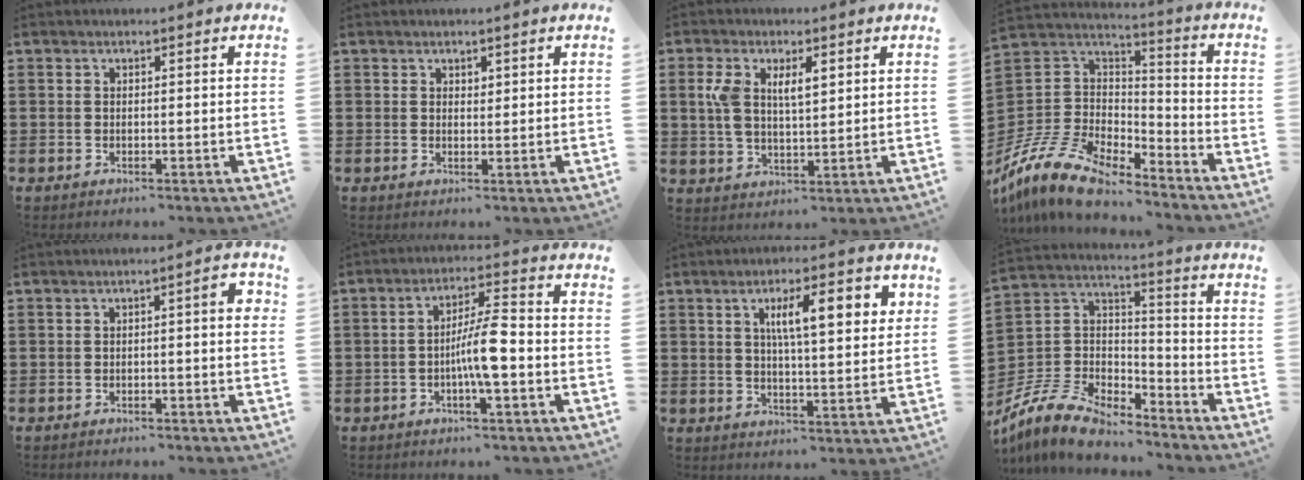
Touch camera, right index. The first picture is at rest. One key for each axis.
{"total": 1.0, "fx": 0.8, "fy": 0.6, "fz": 0.2, "tx": -0.005, "ty": 0.002, "tz": 0.016}
{"total": 6.2, "fx": 2.1, "fy": 2.9, "fz": 5.0, "tx": -0.108, "ty": 0.009, "tz": 0.036}
{"total": 12.6, "fx": -10.9, "fy": 4.0, "fz": 4.9, "tx": -0.132, "ty": 0.015, "tz": -0.218}
{"total": 2.0, "fx": -0.8, "fy": 0.3, "fz": 1.8, "tx": -0.032, "ty": 0.002, "tz": -0.016}
{"total": 7.1, "fx": -1.7, "fy": 1.2, "fz": 6.8, "tx": -0.123, "ty": 0.004, "tz": -0.035}
{"total": 9.0, "fx": 3.2, "fy": 2.6, "fz": 8.0, "tx": -0.145, "ty": 0.005, "tz": 0.048}
{"total": 10.3, "fx": -9.1, "fy": 3.2, "fz": 3.4, "tx": -0.096, "ty": 0.014, "tz": -0.188}